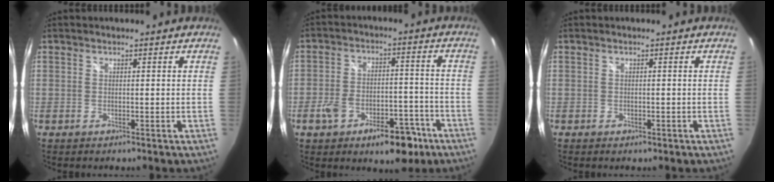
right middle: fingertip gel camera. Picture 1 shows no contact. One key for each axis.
{"total": 12.7, "fx": -7.3, "fy": 6.3, "fz": 8.4, "tx": -0.154, "ty": 0.006, "tz": -0.104}
{"total": 0.8, "fx": -0.5, "fy": 0.6, "fz": 0.3, "tx": -0.005, "ty": -0.004, "tz": -0.010}